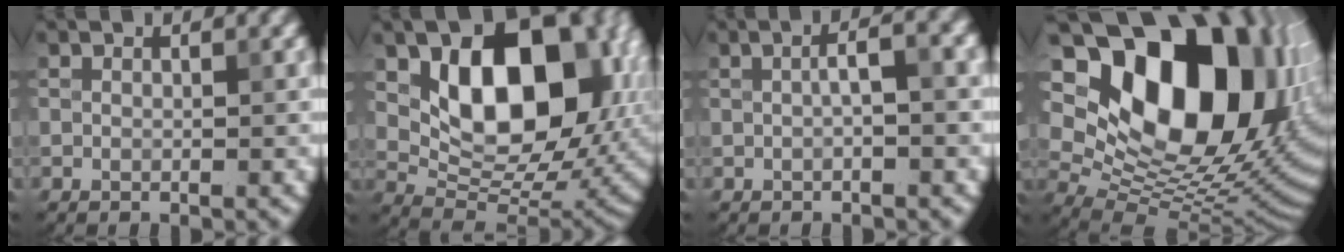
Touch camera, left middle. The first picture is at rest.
{"total": 13.5, "force": [3.2, 8.6, 9.9], "torque": [-0.126, -0.013, 0.065]}
{"total": 2.6, "force": [-0.1, 0.7, 2.5], "torque": [-0.044, 0.016, 0.002]}
{"total": 19.0, "force": [6.2, 11.7, 13.6], "torque": [-0.201, 0.025, 0.123]}